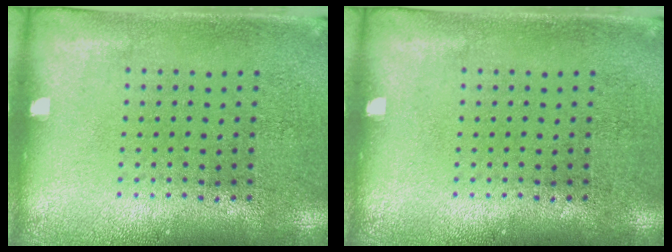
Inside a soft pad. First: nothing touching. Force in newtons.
{"total": 0.0}